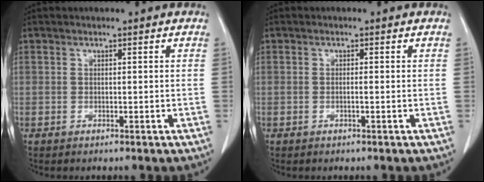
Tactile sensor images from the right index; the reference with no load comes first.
{"total": 0.5, "force": [-0.1, -0.1, 0.5], "torque": [-0.005, 0.002, 0.000]}